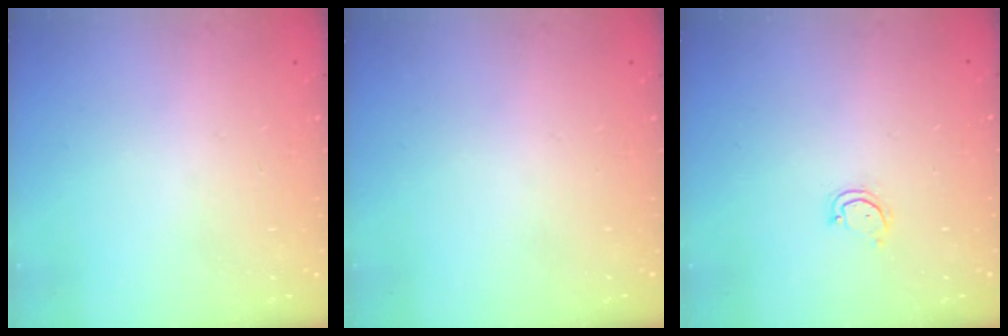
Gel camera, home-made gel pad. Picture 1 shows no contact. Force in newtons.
{"total": 0.0}
{"total": 2.9, "press": 2.9, "slide": 0.3}